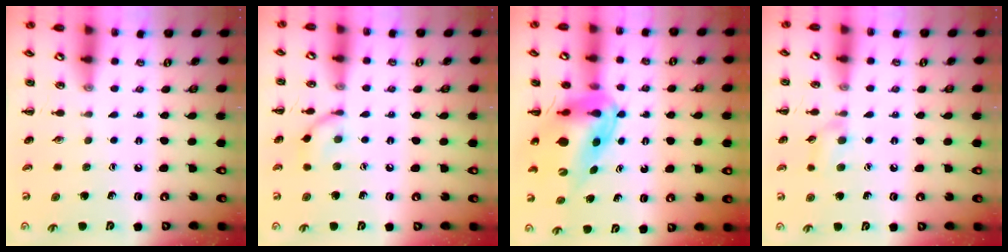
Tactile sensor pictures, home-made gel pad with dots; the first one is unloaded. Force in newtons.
{"total": 7.6, "press": 7.6, "slide": 0.4}
{"total": 14.3, "press": 13.6, "slide": 4.4}
{"total": 7.3, "press": 7.0, "slide": 2.0}